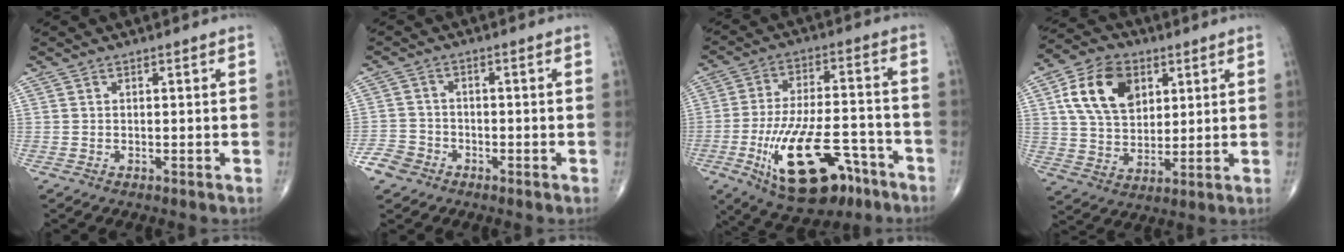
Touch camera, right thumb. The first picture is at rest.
{"total": 4.5, "force": [-3.0, 3.2, 0.8], "torque": [-0.003, 0.016, -0.060]}
{"total": 19.7, "force": [-9.5, 8.9, 14.8], "torque": [-0.244, 0.044, -0.143]}
{"total": 14.3, "force": [5.1, 9.7, 9.2], "torque": [-0.141, -0.008, 0.092]}